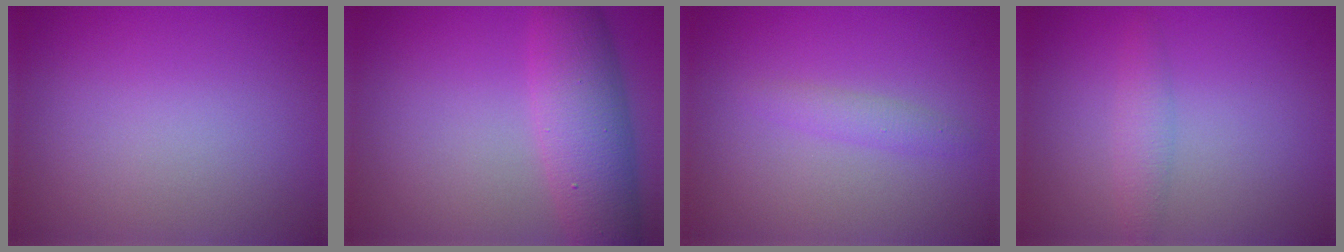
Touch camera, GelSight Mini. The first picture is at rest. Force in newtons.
{"total": 6.0, "press": 6.0, "slide": 0.3}
{"total": 1.4, "press": 1.4, "slide": 0.0}
{"total": 1.7, "press": 1.7, "slide": 0.1}